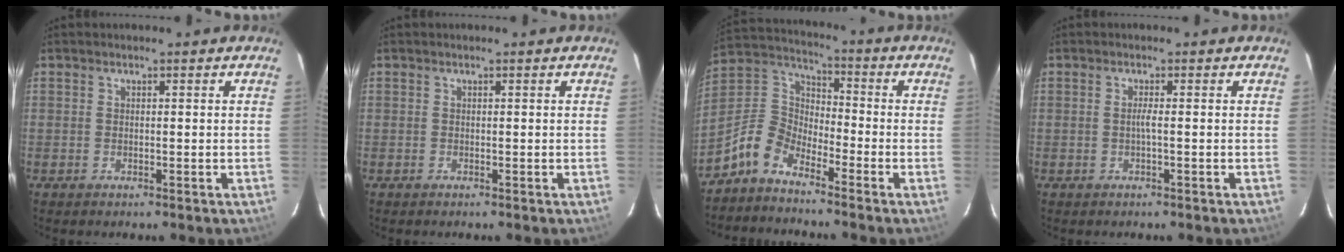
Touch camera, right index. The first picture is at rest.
{"total": 0.0}
{"total": 8.3, "force": [-6.5, 4.0, 3.3], "torque": [-0.079, 0.029, -0.150]}
{"total": 1.0, "force": [-0.2, -0.4, 0.8], "torque": [-0.014, 0.000, -0.006]}